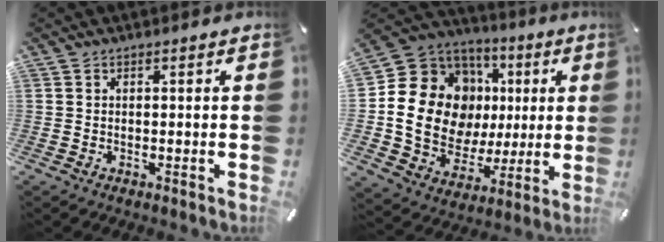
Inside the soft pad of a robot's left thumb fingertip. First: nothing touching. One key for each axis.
{"total": 18.2, "fx": 2.3, "fy": 15.4, "fz": 9.5, "tx": -0.170, "ty": -0.019, "tz": 0.059}